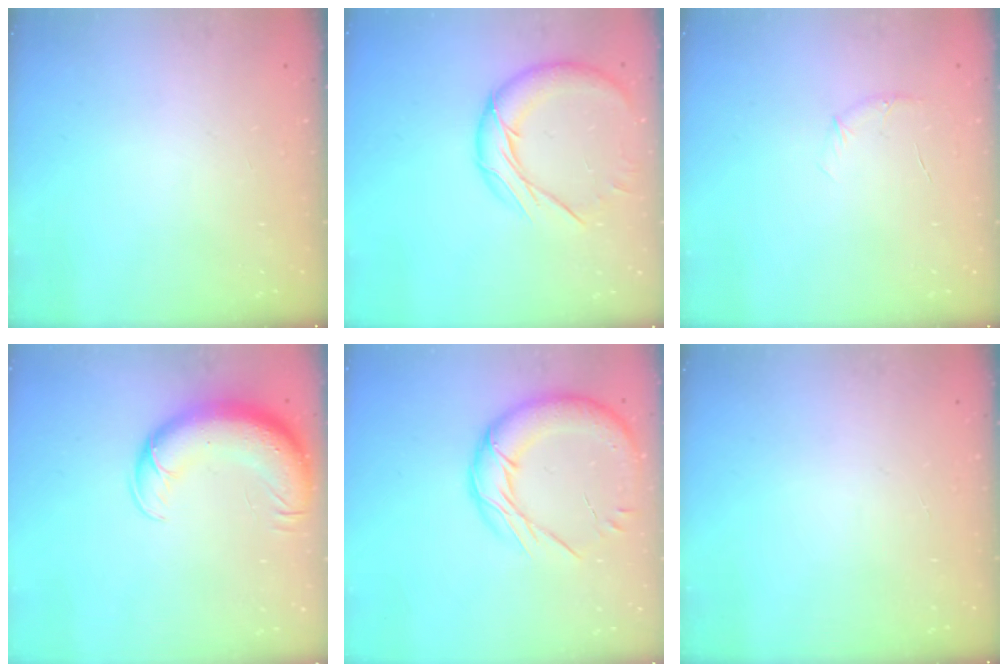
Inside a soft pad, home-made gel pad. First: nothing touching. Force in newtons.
{"total": 13.3, "press": 13.2, "slide": 1.0}
{"total": 5.2, "press": 5.0, "slide": 1.5}
{"total": 13.5, "press": 13.1, "slide": 3.3}
{"total": 16.6, "press": 16.4, "slide": 2.3}
{"total": 0.0}